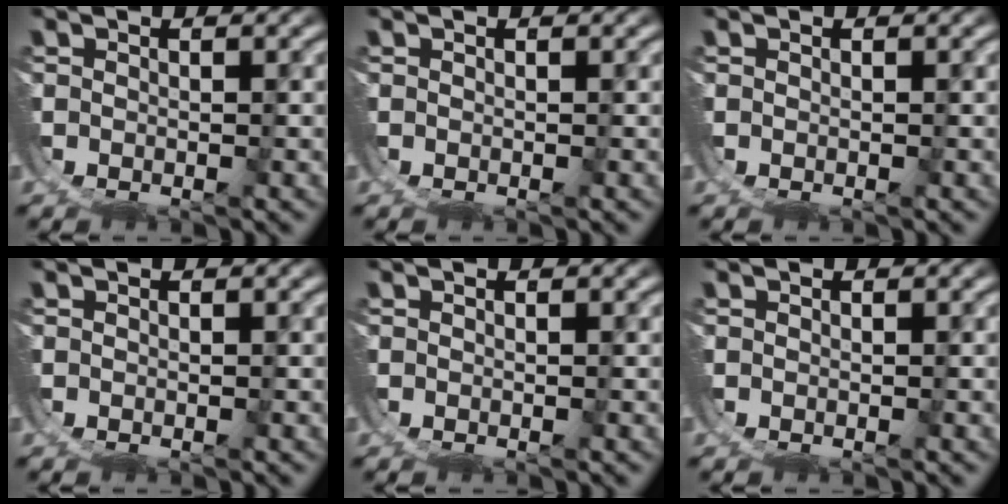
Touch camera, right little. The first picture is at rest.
{"total": 0.0}
{"total": 0.0}
{"total": 0.0}
{"total": 0.0}
{"total": 0.0}